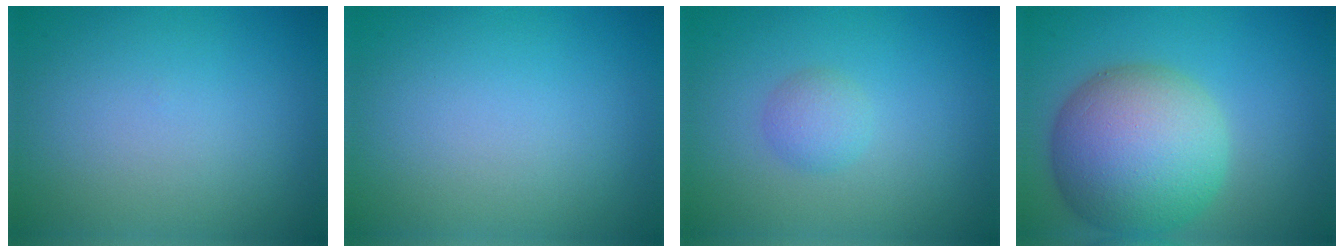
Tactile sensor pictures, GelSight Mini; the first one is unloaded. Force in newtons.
{"total": 0.0}
{"total": 1.6, "press": 1.6, "slide": 0.1}
{"total": 10.5, "press": 10.5, "slide": 0.6}